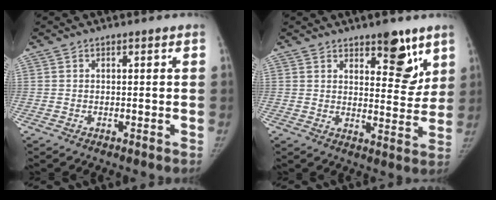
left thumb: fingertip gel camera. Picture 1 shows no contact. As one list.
[{"total": 9.7, "force": [6.1, 4.2, 6.2], "torque": [-0.044, -0.041, 0.090]}]